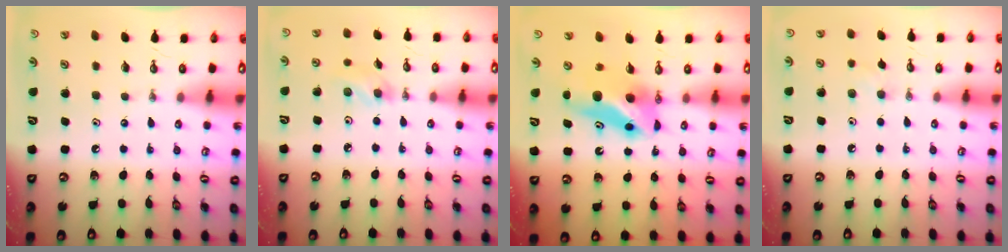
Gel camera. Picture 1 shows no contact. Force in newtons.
{"total": 4.6, "press": 4.6, "slide": 0.4}
{"total": 7.8, "press": 7.7, "slide": 0.6}
{"total": 5.3, "press": 5.2, "slide": 0.9}